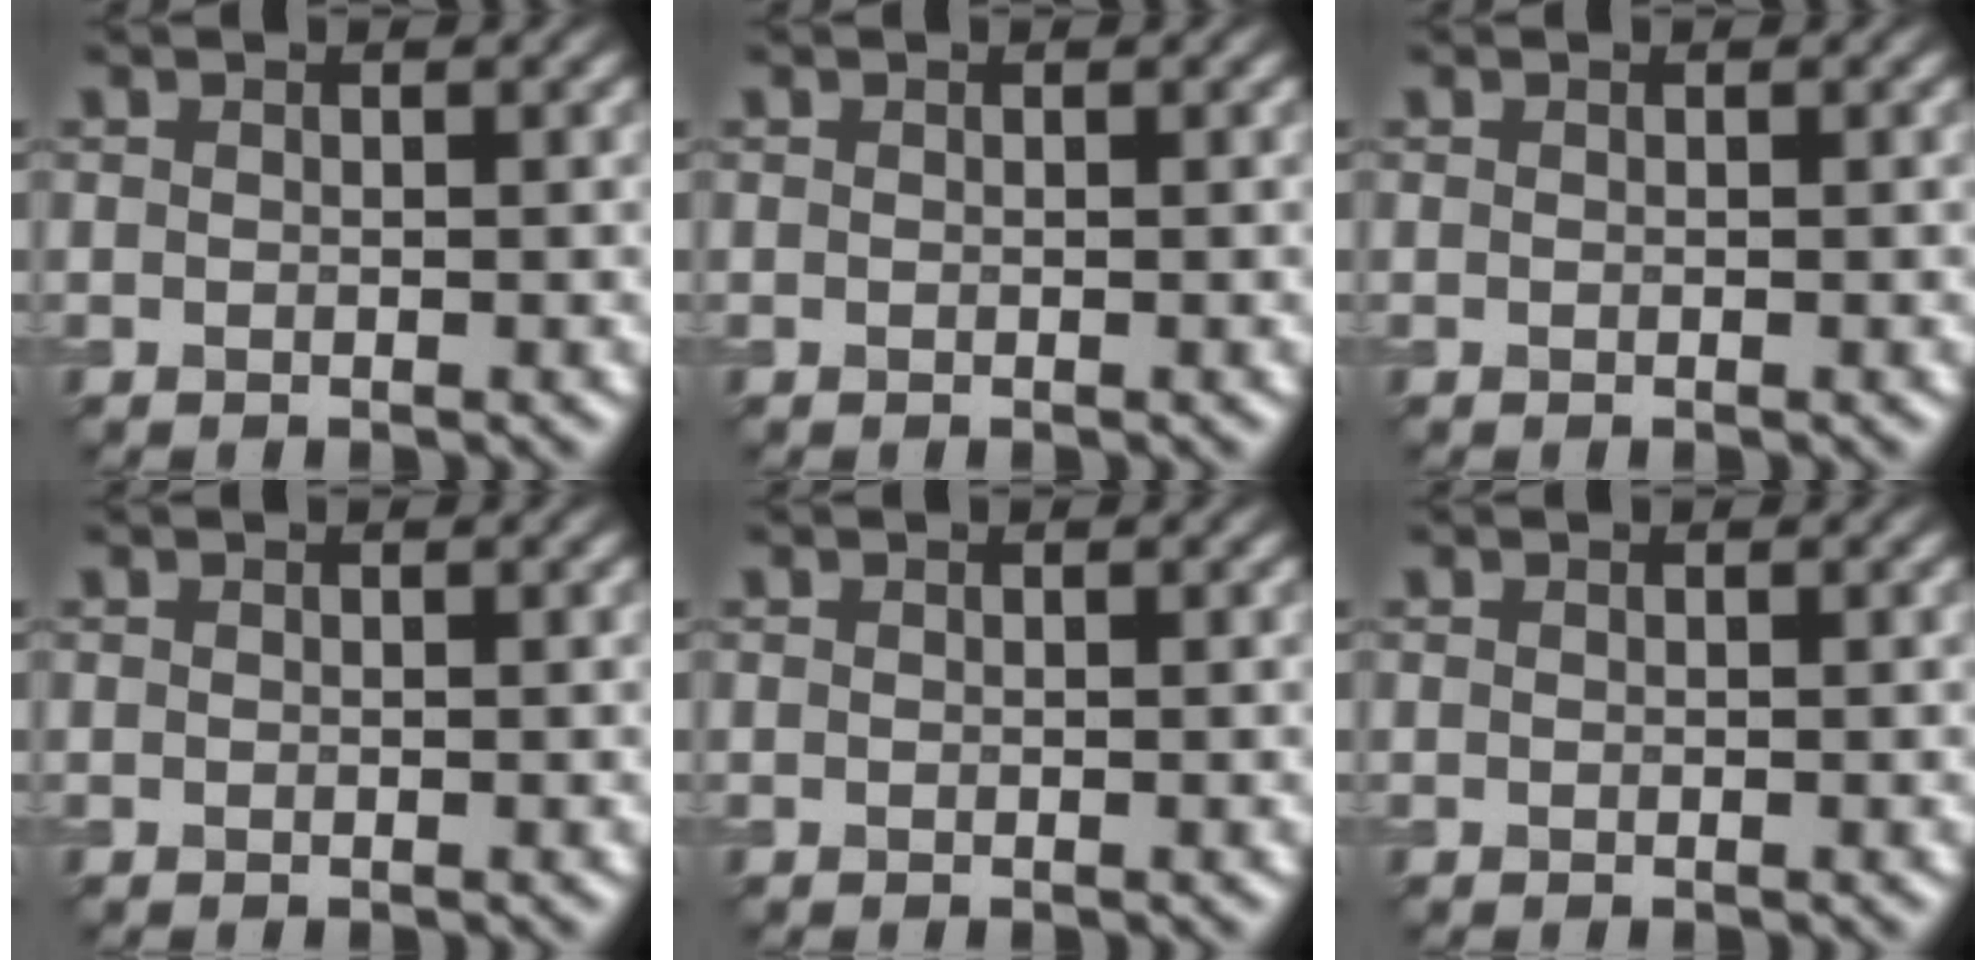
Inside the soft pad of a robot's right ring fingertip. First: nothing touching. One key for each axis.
{"total": 0.0}
{"total": 0.0}
{"total": 0.0}
{"total": 0.0}
{"total": 0.0}